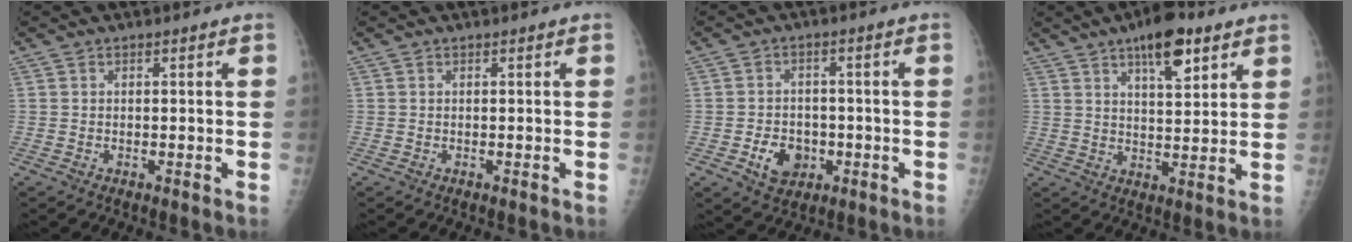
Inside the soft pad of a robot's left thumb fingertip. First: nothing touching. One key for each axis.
{"total": 0.0}
{"total": 6.6, "fx": -2.3, "fy": 5.2, "fz": 3.5, "tx": -0.034, "ty": 0.012, "tz": -0.033}
{"total": 10.2, "fx": 5.9, "fy": 3.6, "fz": 7.4, "tx": -0.096, "ty": -0.027, "tz": 0.090}